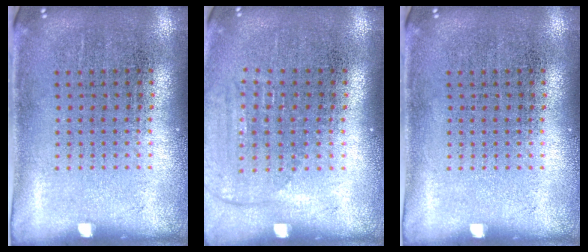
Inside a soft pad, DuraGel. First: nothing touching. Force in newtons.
{"total": 1.3, "press": 1.2, "slide": 0.6}
{"total": 0.0}